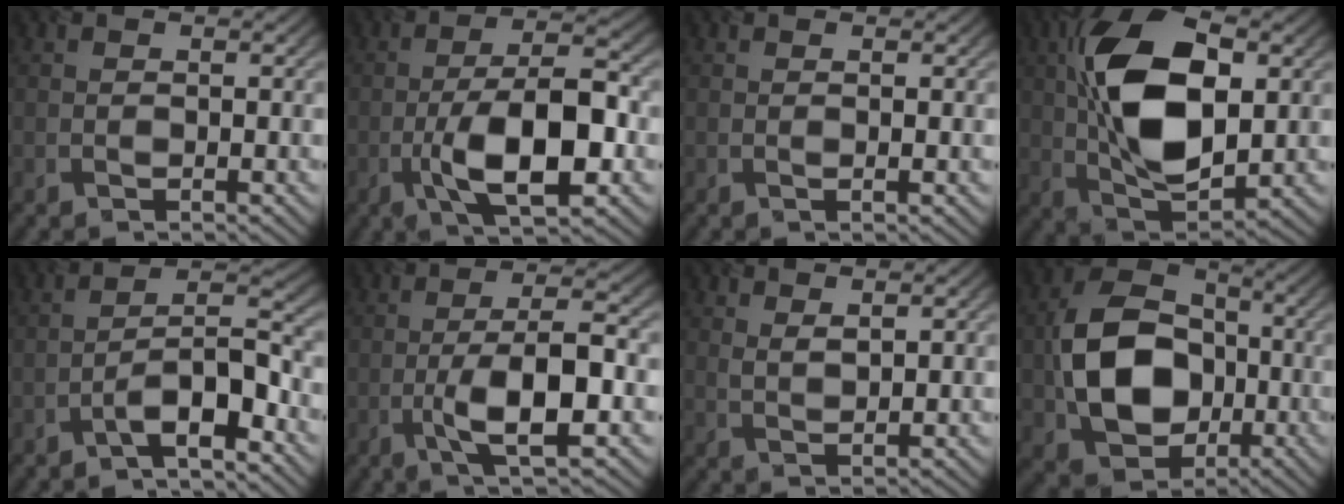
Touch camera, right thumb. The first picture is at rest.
{"total": 11.0, "force": [-3.5, 3.9, 9.7], "torque": [-0.160, 0.005, -0.066]}
{"total": 0.6, "force": [0.2, -0.2, 0.6], "torque": [-0.010, 0.004, -0.001]}
{"total": 15.0, "force": [2.2, 8.0, 12.4], "torque": [-0.254, 0.015, 0.038]}
{"total": 6.9, "force": [-4.5, 1.5, 5.0], "torque": [-0.081, 0.020, -0.088]}
{"total": 8.4, "force": [-2.8, 2.0, 7.7], "torque": [-0.130, 0.010, -0.056]}
{"total": 2.1, "force": [1.7, 0.4, 1.1], "torque": [-0.025, -0.004, 0.037]}
{"total": 12.3, "force": [-1.8, 9.4, 7.7], "torque": [-0.150, 0.006, -0.039]}